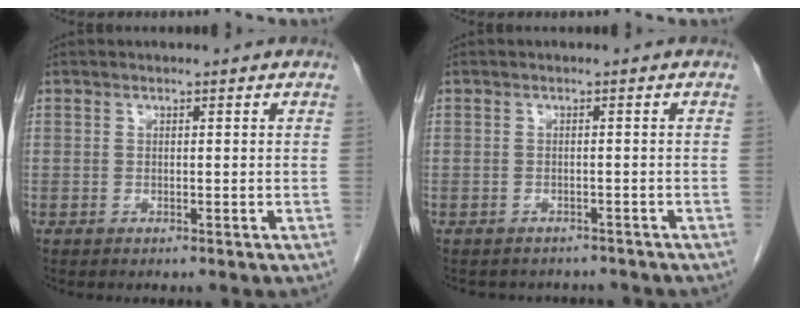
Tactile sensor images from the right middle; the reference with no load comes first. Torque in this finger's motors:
{"motor_torque": [0.04, -0.02, -0.04, 0.01]}